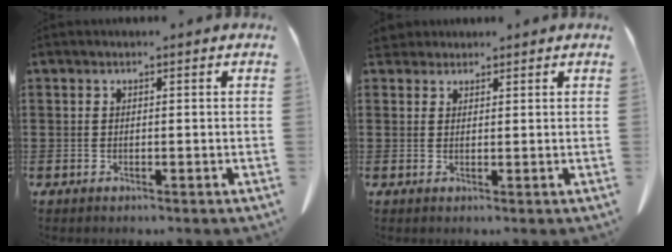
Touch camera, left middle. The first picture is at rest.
{"total": 2.2, "force": [2.0, 1.0, 0.4], "torque": [-0.014, 0.005, 0.040]}